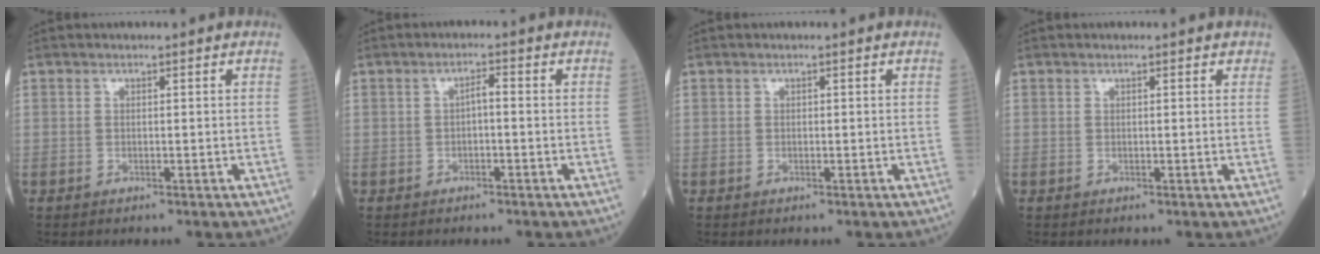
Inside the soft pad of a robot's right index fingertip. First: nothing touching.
{"total": 1.6, "force": [-0.2, 0.5, 1.5], "torque": [-0.023, 0.005, -0.005]}
{"total": 0.0}
{"total": 1.0, "force": [0.8, 0.5, 0.4], "torque": [-0.004, 0.003, 0.006]}